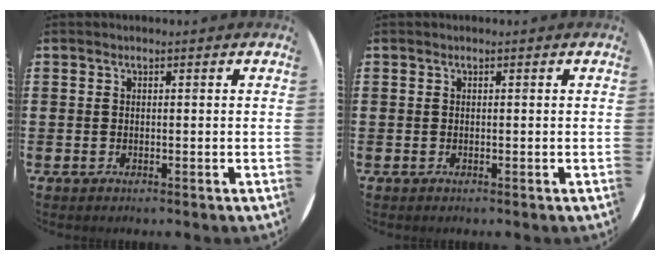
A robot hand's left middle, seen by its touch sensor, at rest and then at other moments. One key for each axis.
{"total": 0.0}